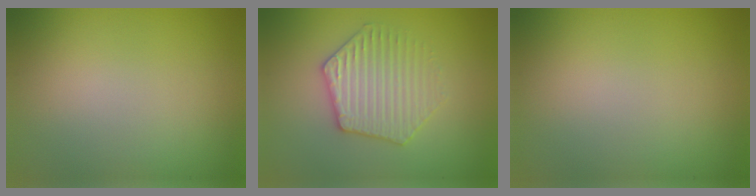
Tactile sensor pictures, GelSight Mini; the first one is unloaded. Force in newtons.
{"total": 3.6, "press": 3.5, "slide": 0.5}
{"total": 0.0}